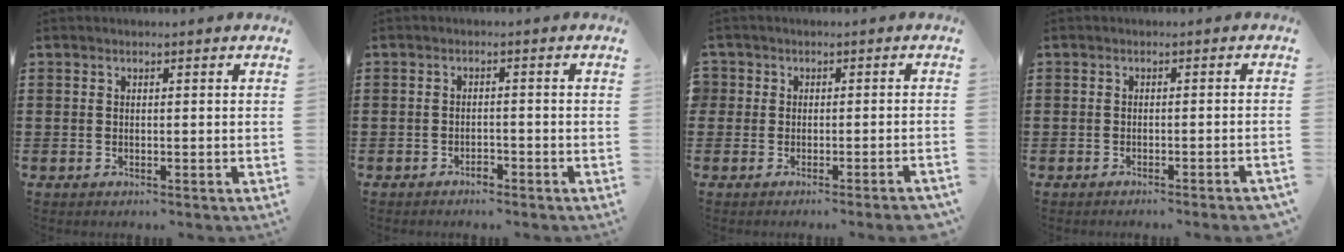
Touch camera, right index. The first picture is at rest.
{"total": 1.6, "force": [-1.5, 0.4, 0.4], "torque": [-0.013, -0.002, -0.031]}
{"total": 1.7, "force": [-1.6, 0.4, 0.1], "torque": [-0.006, 0.003, -0.034]}
{"total": 1.5, "force": [-1.3, -0.3, 0.8], "torque": [-0.014, -0.002, -0.024]}